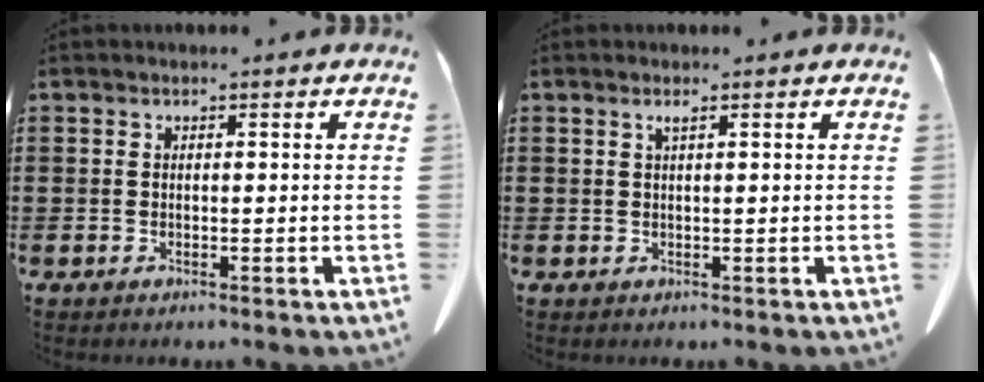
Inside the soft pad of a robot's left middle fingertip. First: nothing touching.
{"total": 0.9, "force": [0.5, 0.1, 0.8], "torque": [-0.016, 0.001, 0.009]}